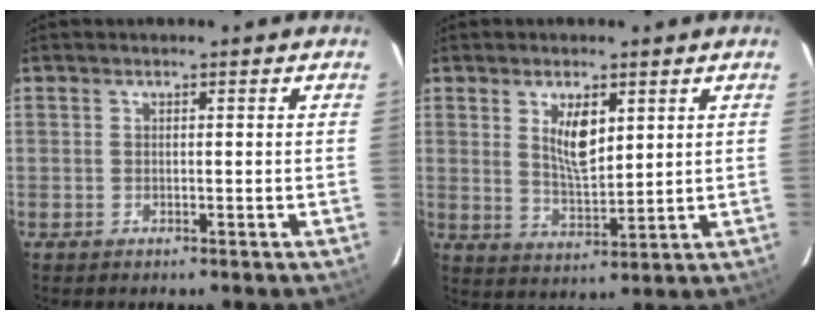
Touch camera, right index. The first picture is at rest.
{"total": 7.0, "force": [2.7, 2.9, 5.8], "torque": [-0.099, -0.005, 0.057]}